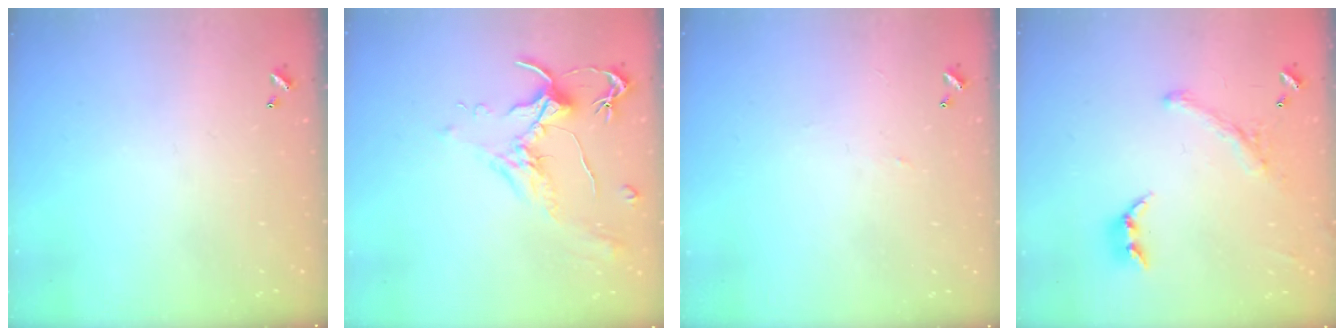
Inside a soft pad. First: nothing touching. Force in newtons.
{"total": 1.9, "press": 1.9, "slide": 0.6}
{"total": 0.8, "press": 0.7, "slide": 0.3}
{"total": 2.4, "press": 2.0, "slide": 1.3}